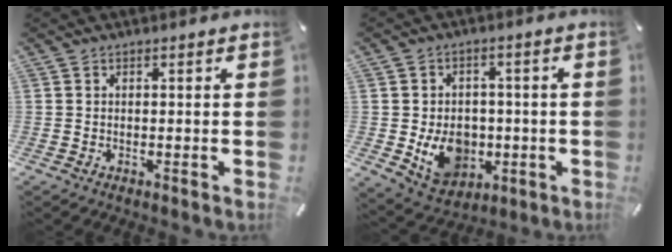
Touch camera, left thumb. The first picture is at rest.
{"total": 11.4, "force": [-2.4, 9.2, 6.3], "torque": [-0.107, 0.015, -0.033]}